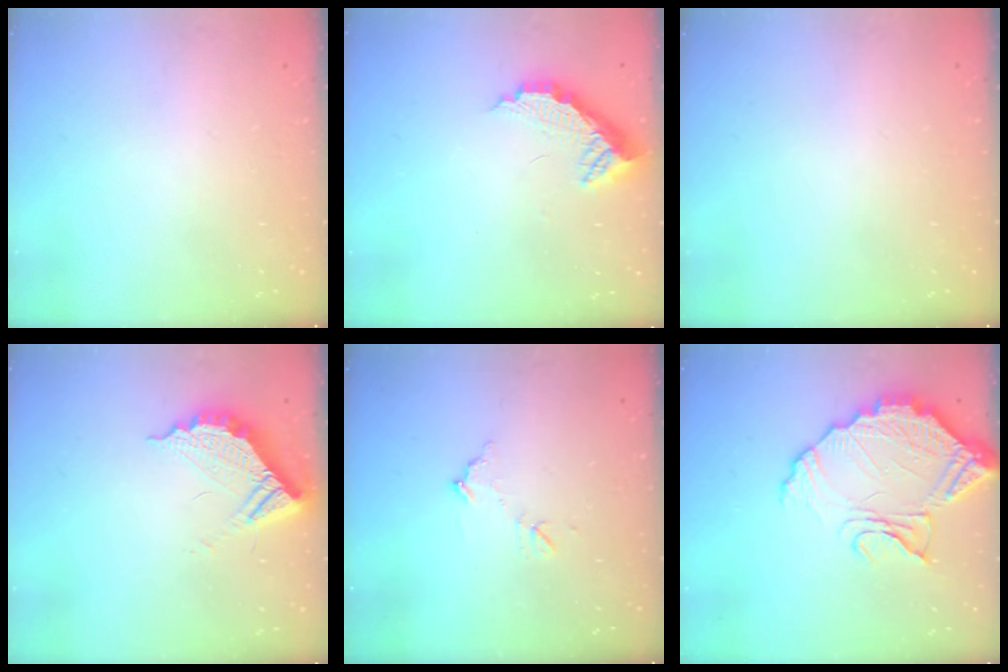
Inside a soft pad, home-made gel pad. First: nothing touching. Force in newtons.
{"total": 11.0, "press": 11.0, "slide": 0.7}
{"total": 0.0}
{"total": 11.2, "press": 11.1, "slide": 1.0}
{"total": 7.0, "press": 7.0, "slide": 0.3}
{"total": 13.9, "press": 13.9, "slide": 1.2}